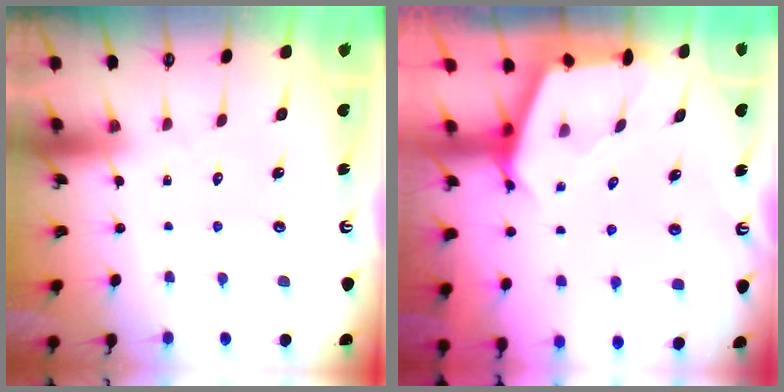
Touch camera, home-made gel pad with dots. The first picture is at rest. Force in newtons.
{"total": 2.6, "press": 2.6, "slide": 0.3}